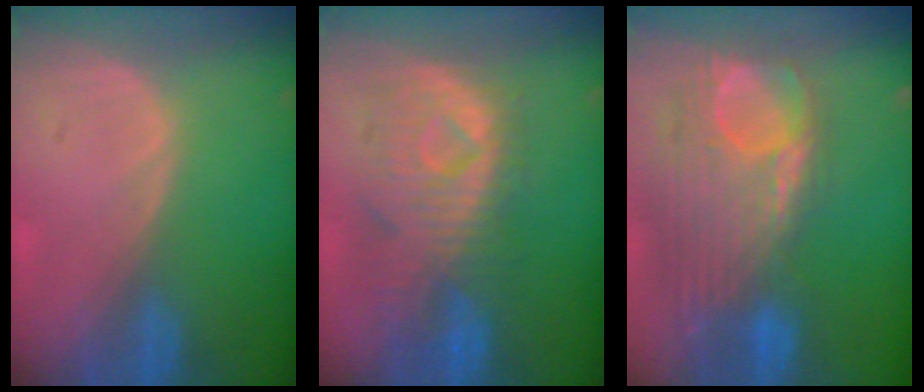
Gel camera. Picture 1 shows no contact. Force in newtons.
{"total": 10.2, "press": 9.3, "slide": 4.2}
{"total": 12.7, "press": 10.6, "slide": 6.9}